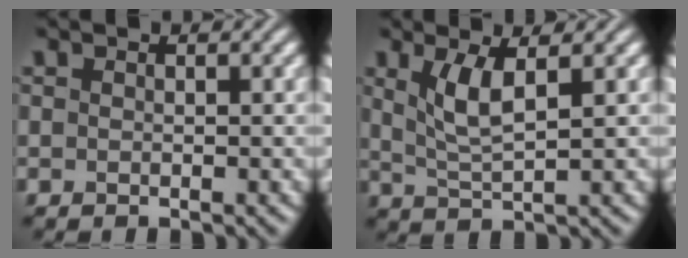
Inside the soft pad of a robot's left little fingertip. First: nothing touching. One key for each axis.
{"total": 3.5, "fx": 1.3, "fy": 0.9, "fz": 3.1, "tx": -0.068, "ty": -0.005, "tz": 0.030}